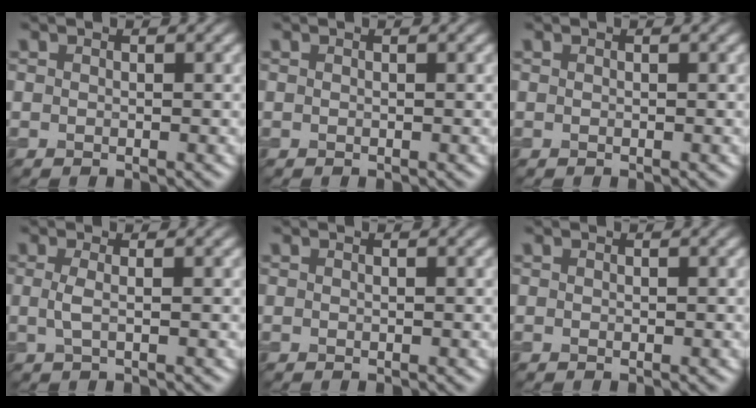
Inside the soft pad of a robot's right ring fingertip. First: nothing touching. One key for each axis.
{"total": 0.0}
{"total": 0.0}
{"total": 1.5, "fx": 0.0, "fy": 0.4, "fz": 1.4, "tx": -0.031, "ty": 0.000, "tz": -0.001}
{"total": 0.0}
{"total": 0.0}